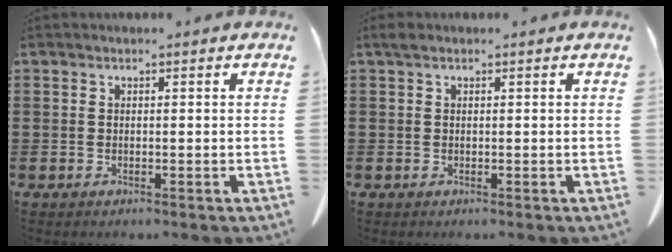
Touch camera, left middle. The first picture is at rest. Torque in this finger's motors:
{"motor_torque": [0.64, 0.64, -0.32, -0.11]}